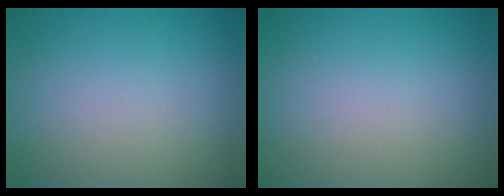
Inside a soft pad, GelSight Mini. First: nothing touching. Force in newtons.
{"total": 0.0}